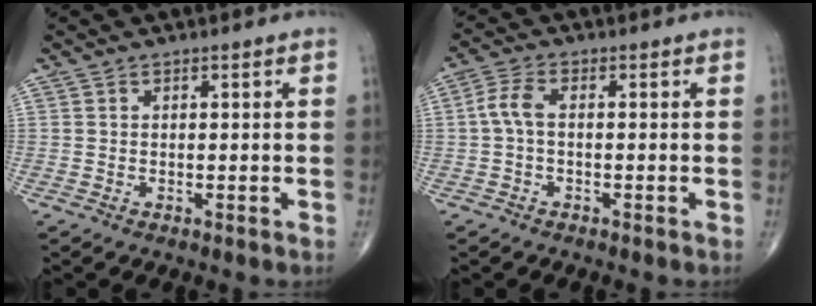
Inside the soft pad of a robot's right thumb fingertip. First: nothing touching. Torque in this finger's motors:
{"motor_torque": [0.22, 0.22, 0.71, 0.45, 0.31]}